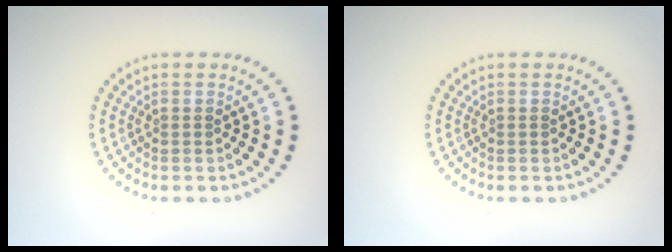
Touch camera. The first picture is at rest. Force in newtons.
{"total": 0.0}